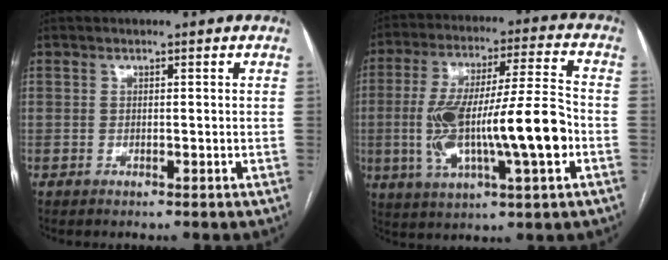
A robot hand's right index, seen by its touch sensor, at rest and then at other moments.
{"total": 18.4, "force": [-3.4, 2.7, 17.9], "torque": [-0.335, 0.012, -0.050]}